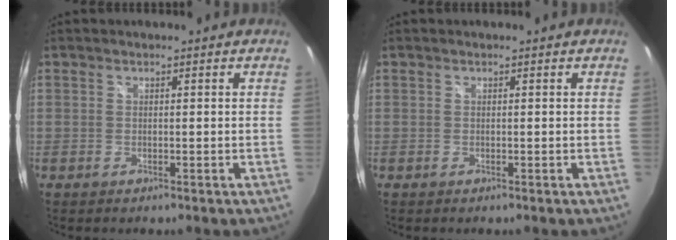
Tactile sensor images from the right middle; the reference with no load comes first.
{"total": 0.0}